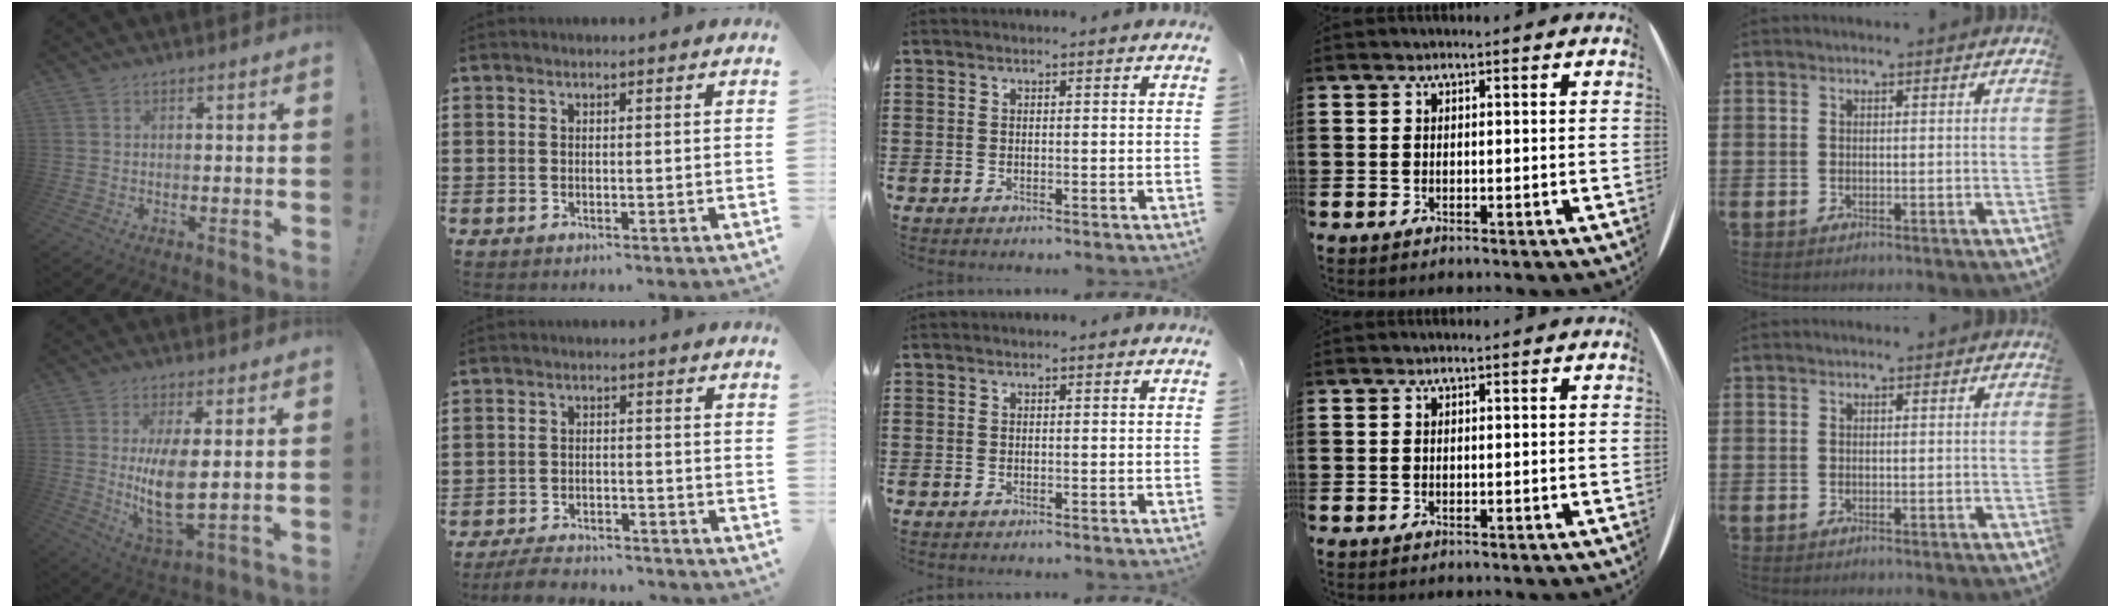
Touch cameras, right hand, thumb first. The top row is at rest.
{"thumb": {"total": 11.3, "force": [1.8, 4.5, 10.3], "torque": [-0.207, -0.028, 0.026]}, "index": {"total": 4.1, "force": [-3.9, 0.6, 0.7], "torque": [-0.020, 0.004, -0.081]}}